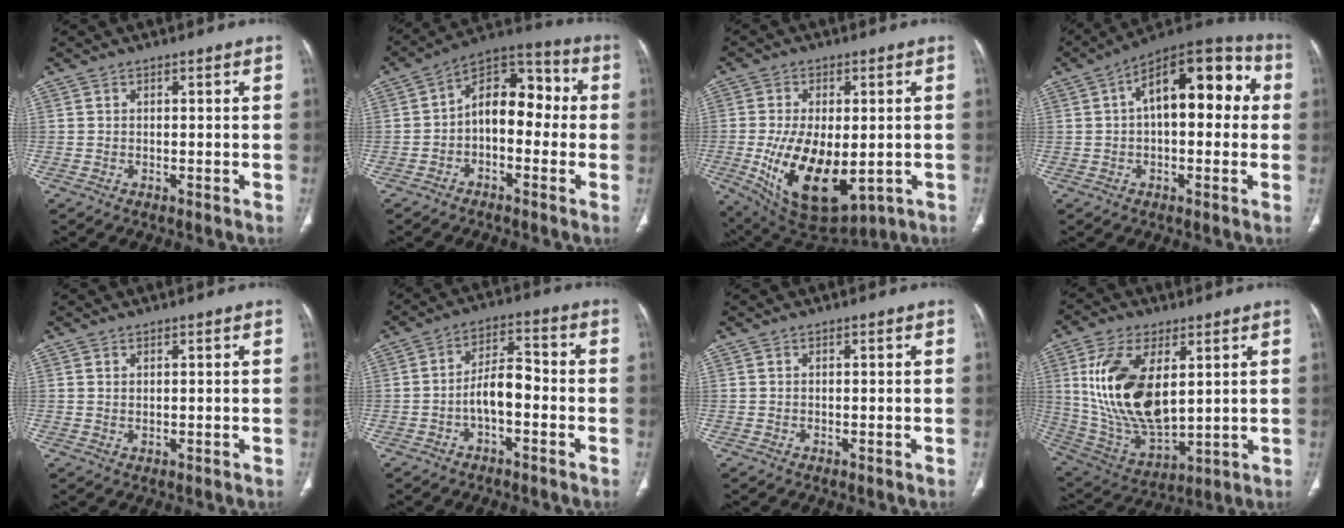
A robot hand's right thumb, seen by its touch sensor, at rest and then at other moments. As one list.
[{"total": 12.0, "force": [-0.9, 7.6, 9.2], "torque": [-0.102, 0.047, -0.031]}, {"total": 17.4, "force": [-3.3, 9.2, 14.5], "torque": [-0.253, -0.017, -0.024]}, {"total": 17.5, "force": [3.1, 8.6, 15.0], "torque": [-0.188, 0.047, 0.037]}, {"total": 0.6, "force": [0.4, 0.2, 0.4], "torque": [-0.006, -0.004, 0.009]}, {"total": 7.0, "force": [-2.2, 3.3, 5.7], "torque": [-0.092, 0.037, -0.043]}, {"total": 0.0}, {"total": 19.9, "force": [4.6, 10.3, 16.4], "torque": [-0.311, -0.025, 0.101]}]